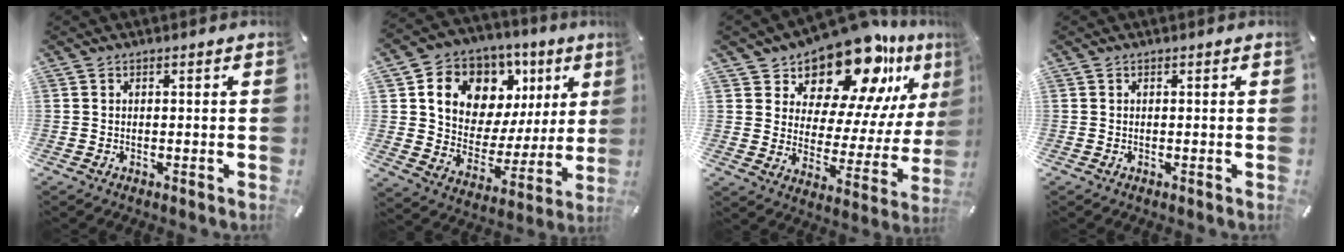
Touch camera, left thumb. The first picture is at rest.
{"total": 13.0, "force": [6.4, 10.1, 5.0], "torque": [-0.083, -0.050, 0.118]}
{"total": 18.9, "force": [15.6, 8.0, 7.2], "torque": [-0.113, -0.141, 0.265]}
{"total": 0.0}